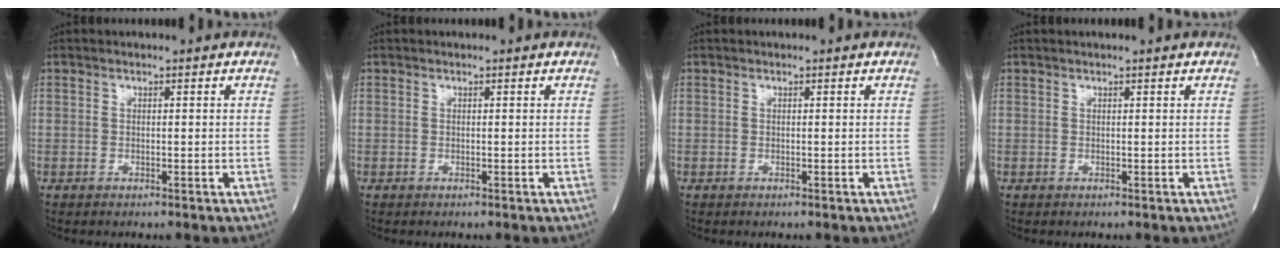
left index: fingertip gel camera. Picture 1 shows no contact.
{"total": 0.0}
{"total": 0.0}
{"total": 0.9, "force": [0.8, -0.2, 0.3], "torque": [-0.008, 0.002, 0.017]}